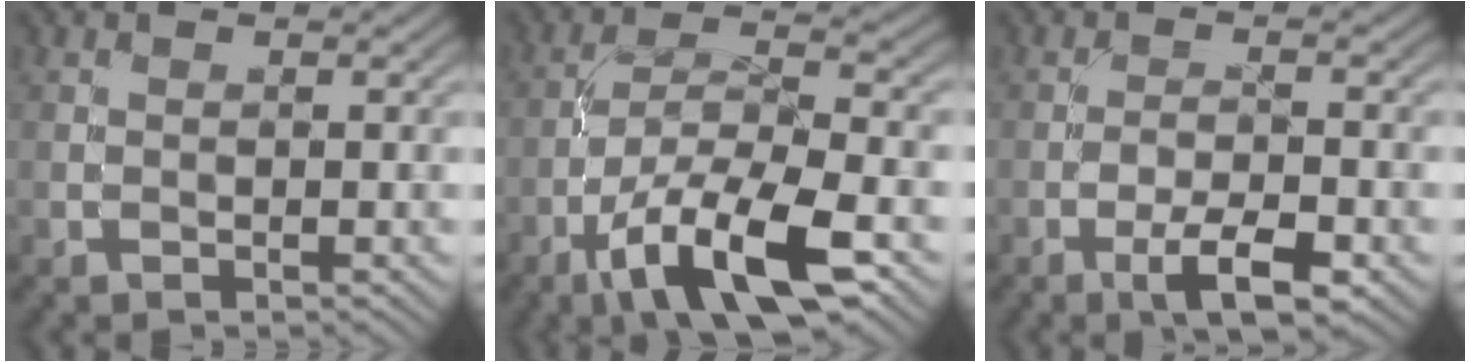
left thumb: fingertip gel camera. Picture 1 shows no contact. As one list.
[{"total": 12.0, "force": [-6.3, 3.5, 9.6], "torque": [-0.177, -0.001, -0.119]}, {"total": 5.3, "force": [-2.9, 1.5, 4.2], "torque": [-0.076, 0.004, -0.049]}]